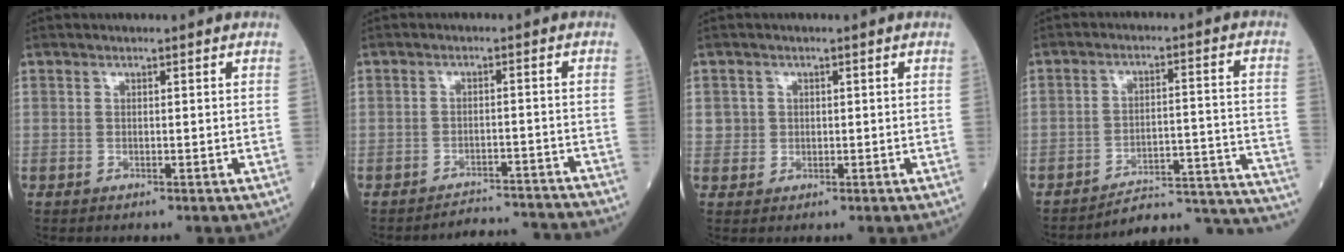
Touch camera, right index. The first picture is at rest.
{"total": 8.4, "force": [-8.3, 0.6, -0.3], "torque": [0.012, 0.015, -0.104]}
{"total": 2.1, "force": [0.5, 2.1, 0.2], "torque": [0.005, 0.004, 0.009]}
{"total": 17.6, "force": [-17.5, 0.7, 2.2], "torque": [0.025, 0.047, -0.227]}